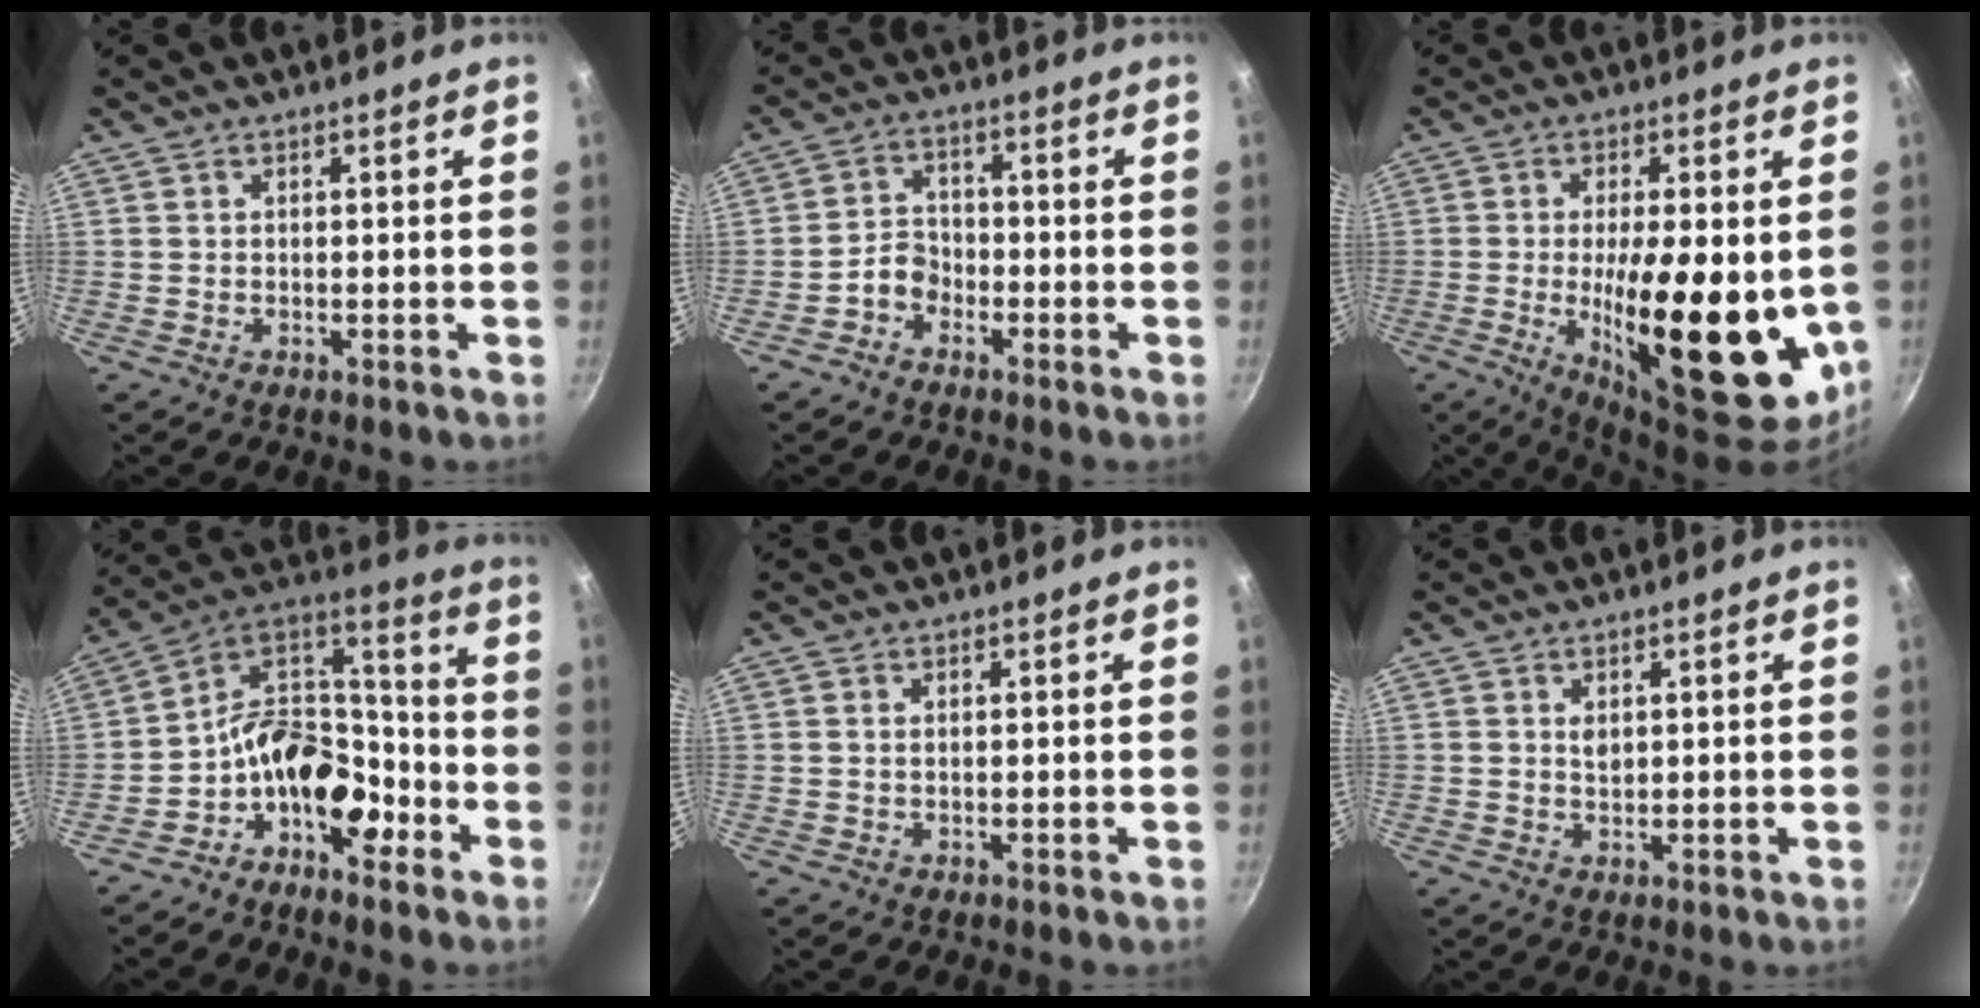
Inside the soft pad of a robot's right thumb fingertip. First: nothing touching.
{"total": 4.1, "force": [-2.4, 3.0, 1.6], "torque": [-0.010, 0.031, -0.049]}
{"total": 22.1, "force": [-1.9, 7.9, 20.6], "torque": [-0.292, -0.023, -0.021]}
{"total": 15.0, "force": [-7.3, 9.5, 9.0], "torque": [-0.095, 0.090, -0.148]}
{"total": 0.8, "force": [0.2, 0.5, 0.6], "torque": [-0.011, 0.001, 0.004]}
{"total": 1.7, "force": [0.7, 1.1, 1.2], "torque": [-0.016, -0.003, 0.013]}